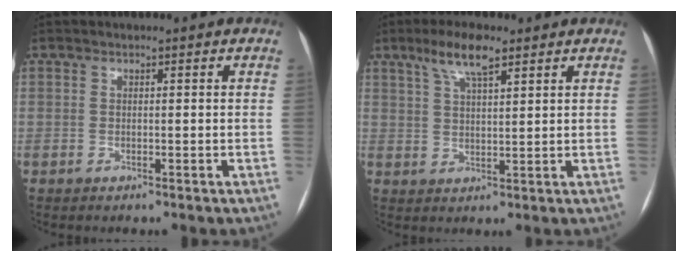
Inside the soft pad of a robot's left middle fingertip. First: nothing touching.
{"total": 6.2, "force": [4.0, 1.3, 4.5], "torque": [-0.093, 0.010, 0.075]}